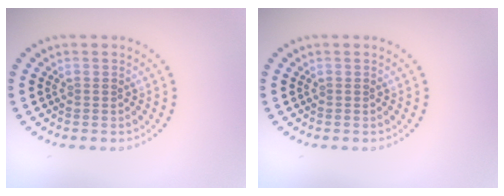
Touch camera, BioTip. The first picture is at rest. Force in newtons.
{"total": 0.0}